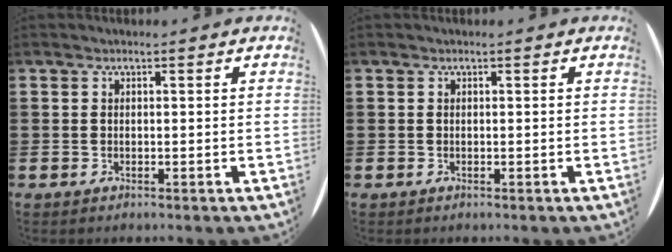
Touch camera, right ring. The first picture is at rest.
{"total": 0.0}